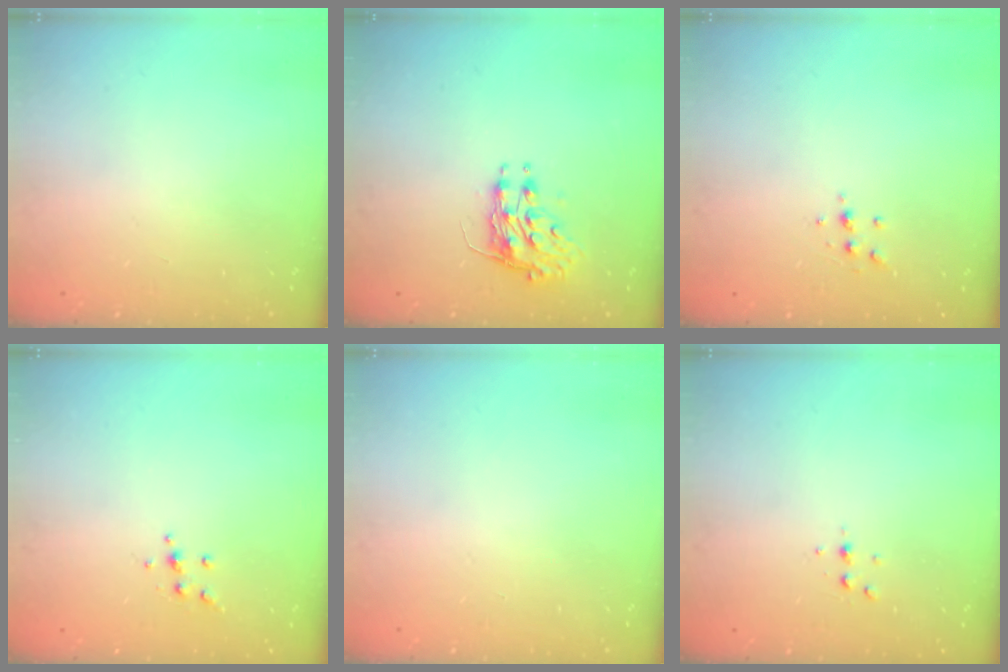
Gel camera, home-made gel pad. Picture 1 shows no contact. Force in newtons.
{"total": 8.3, "press": 8.3, "slide": 0.1}
{"total": 4.4, "press": 4.4, "slide": 0.7}
{"total": 4.1, "press": 4.0, "slide": 1.0}
{"total": 0.0}
{"total": 3.1, "press": 3.1, "slide": 0.5}